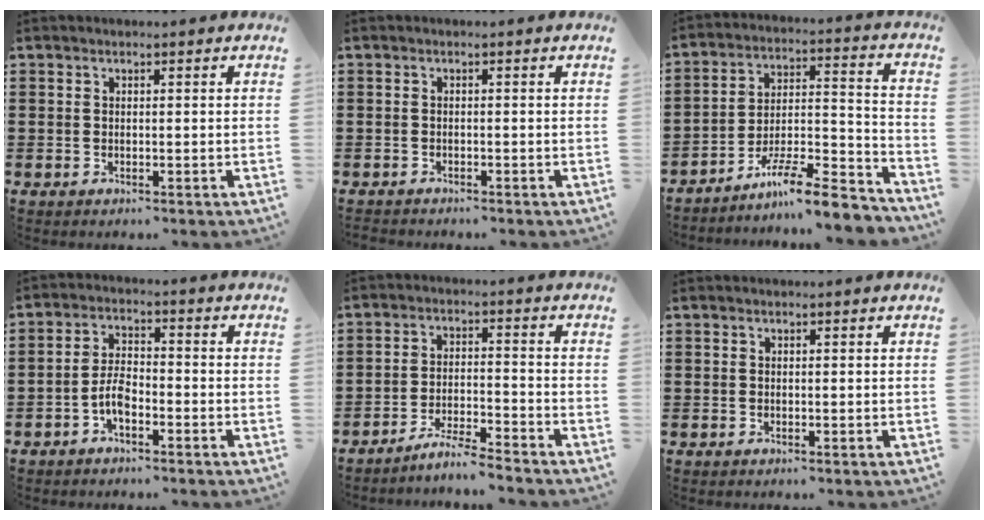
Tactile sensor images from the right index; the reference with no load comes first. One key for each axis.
{"total": 0.8, "fx": -0.8, "fy": 0.0, "fz": 0.0, "tx": -0.003, "ty": 0.000, "tz": -0.017}
{"total": 10.0, "fx": -8.6, "fy": 1.0, "fz": 5.1, "tx": -0.075, "ty": 0.016, "tz": -0.163}
{"total": 4.5, "fx": -2.2, "fy": 1.9, "fz": 3.4, "tx": -0.080, "ty": 0.004, "tz": -0.048}
{"total": 4.7, "fx": -4.5, "fy": -0.5, "fz": 1.3, "tx": -0.031, "ty": -0.005, "tz": -0.092}
{"total": 0.0}